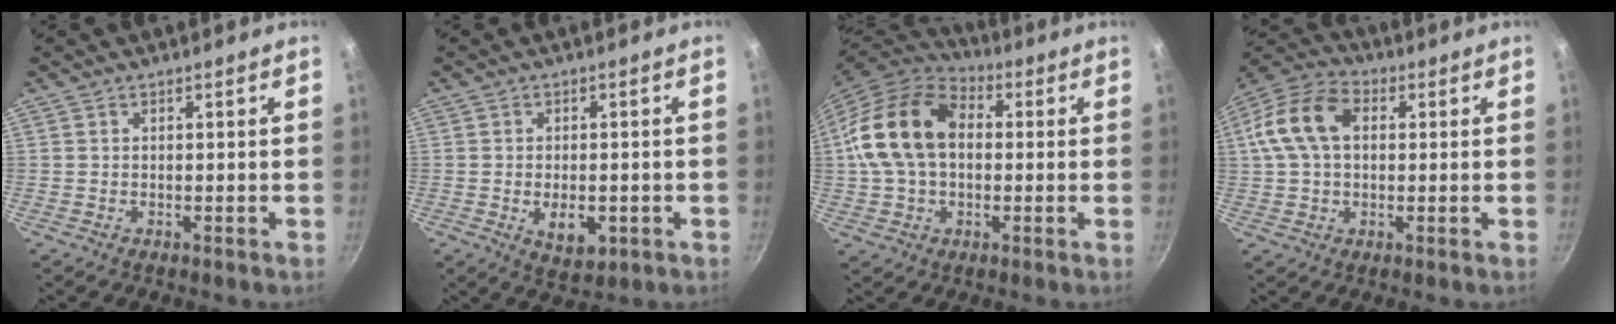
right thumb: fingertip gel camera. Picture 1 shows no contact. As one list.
[{"total": 6.0, "force": [-1.6, 3.5, 4.6], "torque": [-0.056, -0.003, -0.012]}, {"total": 17.5, "force": [1.5, 12.2, 12.5], "torque": [-0.217, 0.032, 0.013]}, {"total": 12.8, "force": [2.2, 8.5, 9.4], "torque": [-0.168, 0.028, 0.024]}]